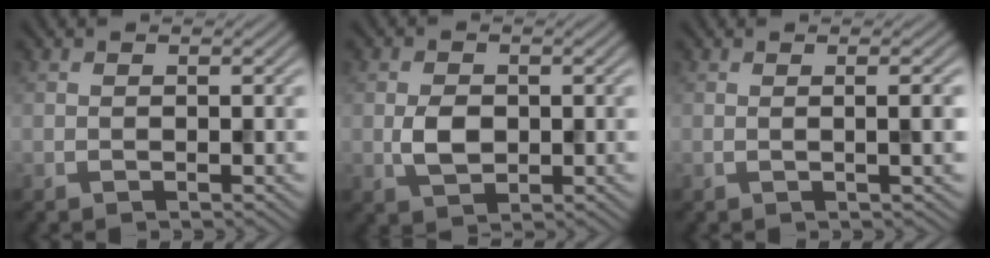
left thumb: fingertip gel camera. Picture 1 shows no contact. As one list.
[{"total": 3.3, "force": [-0.2, 2.4, 2.3], "torque": [-0.053, -0.004, -0.005]}, {"total": 2.6, "force": [0.1, 0.5, 2.6], "torque": [-0.034, 0.009, -0.003]}]